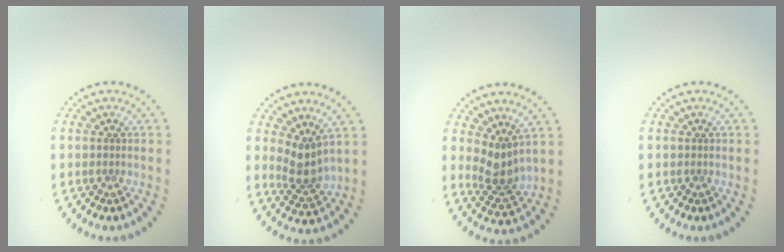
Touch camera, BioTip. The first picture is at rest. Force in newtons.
{"total": 2.8, "press": 2.1, "slide": 1.8}
{"total": 2.8, "press": 2.1, "slide": 1.9}
{"total": 0.0}